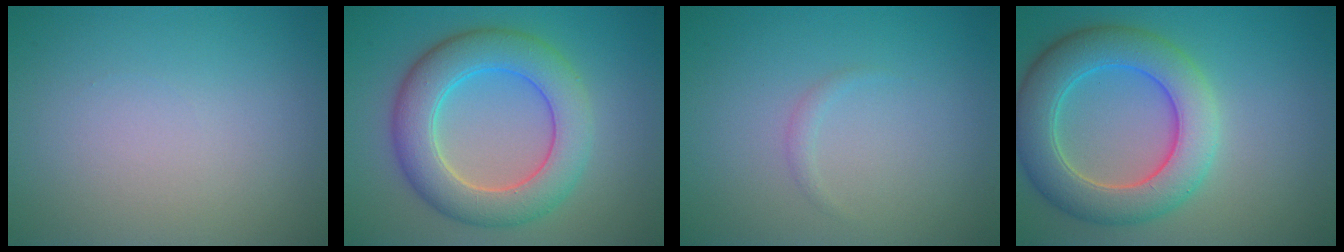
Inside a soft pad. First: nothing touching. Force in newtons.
{"total": 7.3, "press": 7.3, "slide": 0.1}
{"total": 0.7, "press": 0.7, "slide": 0.0}
{"total": 7.5, "press": 7.4, "slide": 0.6}